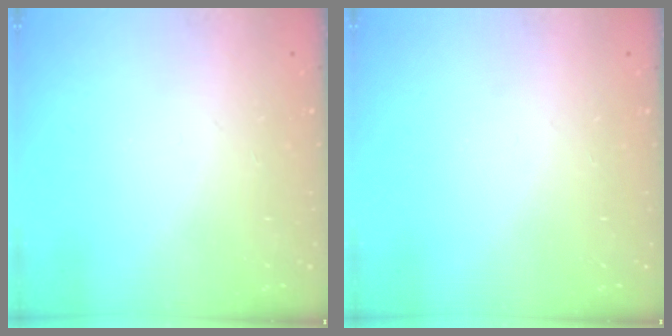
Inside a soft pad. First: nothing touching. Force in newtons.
{"total": 0.0}